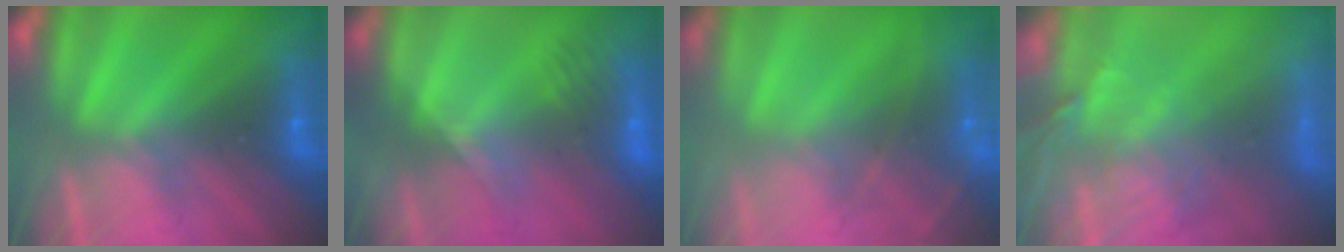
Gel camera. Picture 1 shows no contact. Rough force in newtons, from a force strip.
{"total": 2.4}
{"total": 7.2}
{"total": 6.9}